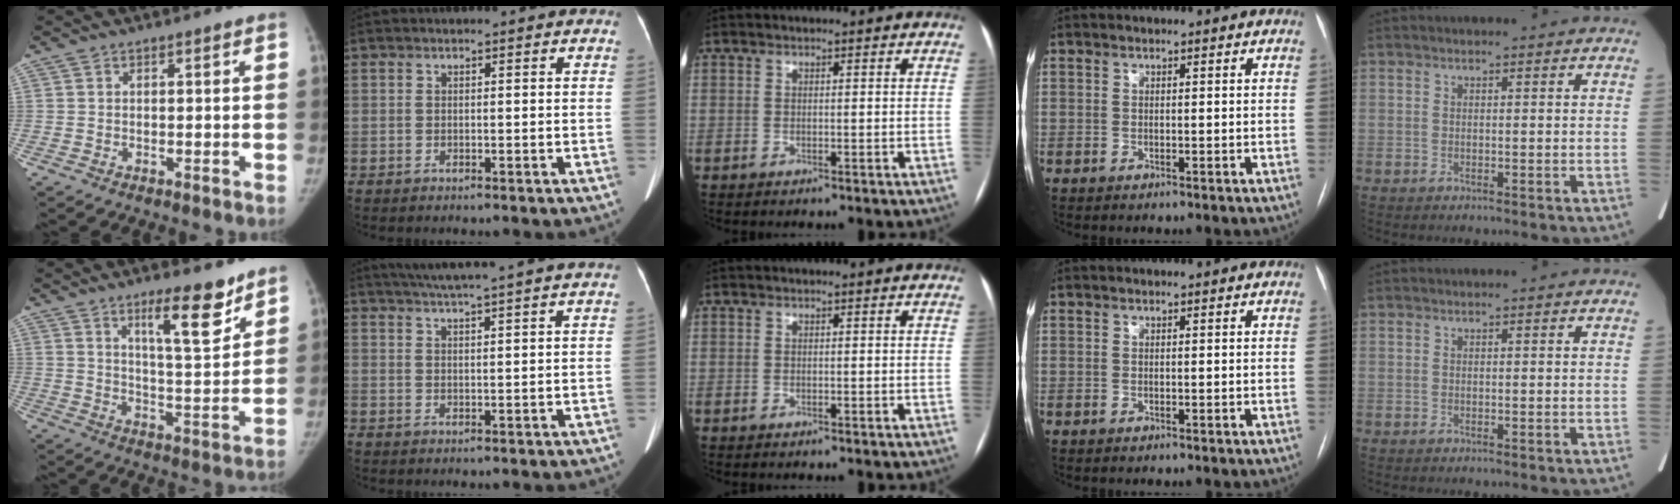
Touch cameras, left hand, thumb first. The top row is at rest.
{"thumb": {"total": 11.0, "force": [7.3, 2.6, 7.7], "torque": [-0.098, -0.058, 0.118]}, "index": {"total": 12.7, "force": [11.0, -0.9, 6.3], "torque": [-0.107, 0.020, 0.145]}}